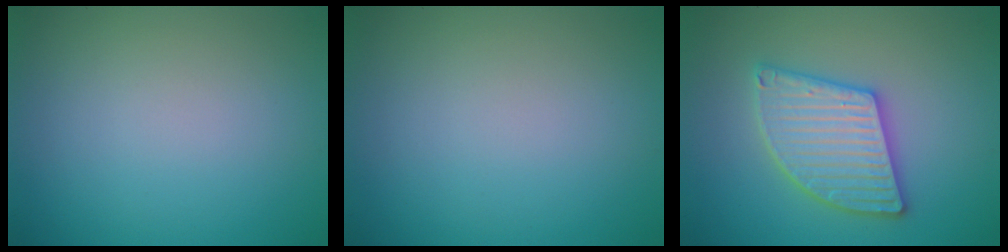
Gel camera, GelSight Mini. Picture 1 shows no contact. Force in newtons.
{"total": 0.0}
{"total": 5.5, "press": 5.5, "slide": 0.7}